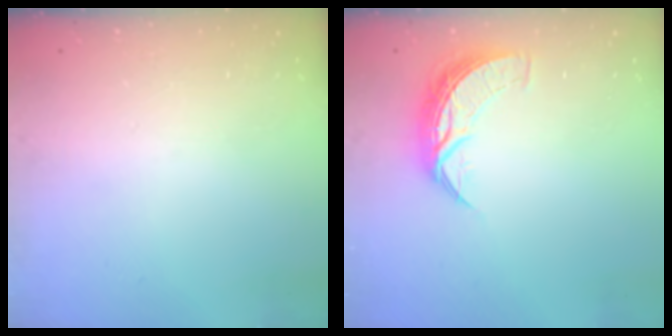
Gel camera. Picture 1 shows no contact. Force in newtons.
{"total": 8.2, "press": 8.2, "slide": 0.7}